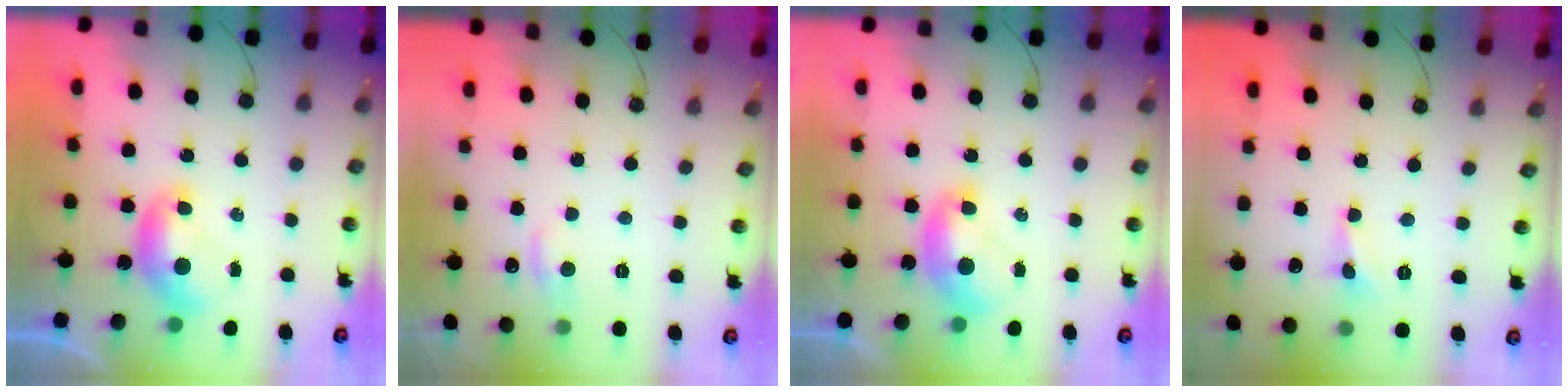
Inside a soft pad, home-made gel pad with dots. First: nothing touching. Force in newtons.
{"total": 1.1, "press": 0.7, "slide": 0.8}
{"total": 1.3, "press": 1.3, "slide": 0.1}
{"total": 0.6, "press": 0.5, "slide": 0.4}